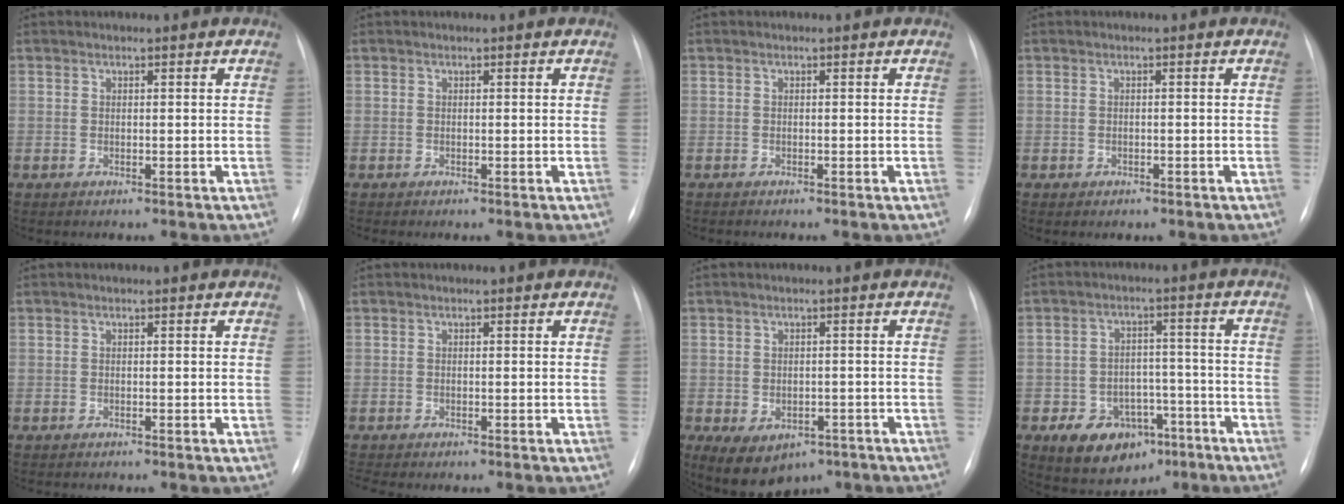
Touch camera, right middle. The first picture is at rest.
{"total": 0.0}
{"total": 0.6, "force": [-0.6, 0.0, 0.2], "torque": [-0.006, -0.002, -0.010]}
{"total": 0.6, "force": [-0.4, 0.4, 0.2], "torque": [-0.009, -0.002, -0.002]}
{"total": 1.0, "force": [-0.9, 0.1, 0.4], "torque": [-0.010, -0.005, -0.010]}
{"total": 1.0, "force": [-1.0, -0.1, 0.3], "torque": [-0.007, -0.007, -0.014]}
{"total": 9.2, "force": [-5.3, 6.0, 4.5], "torque": [-0.075, 0.010, -0.068]}
{"total": 9.9, "force": [-5.2, 7.0, 4.6], "torque": [-0.075, 0.018, -0.067]}